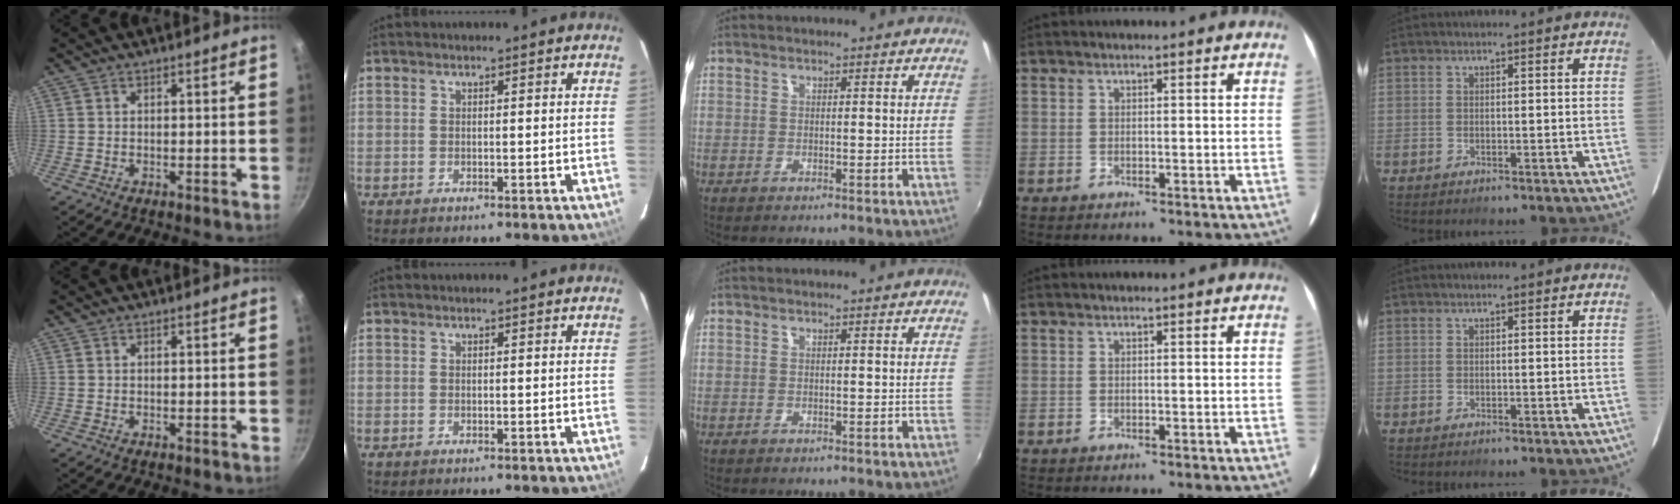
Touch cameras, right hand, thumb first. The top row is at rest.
{}